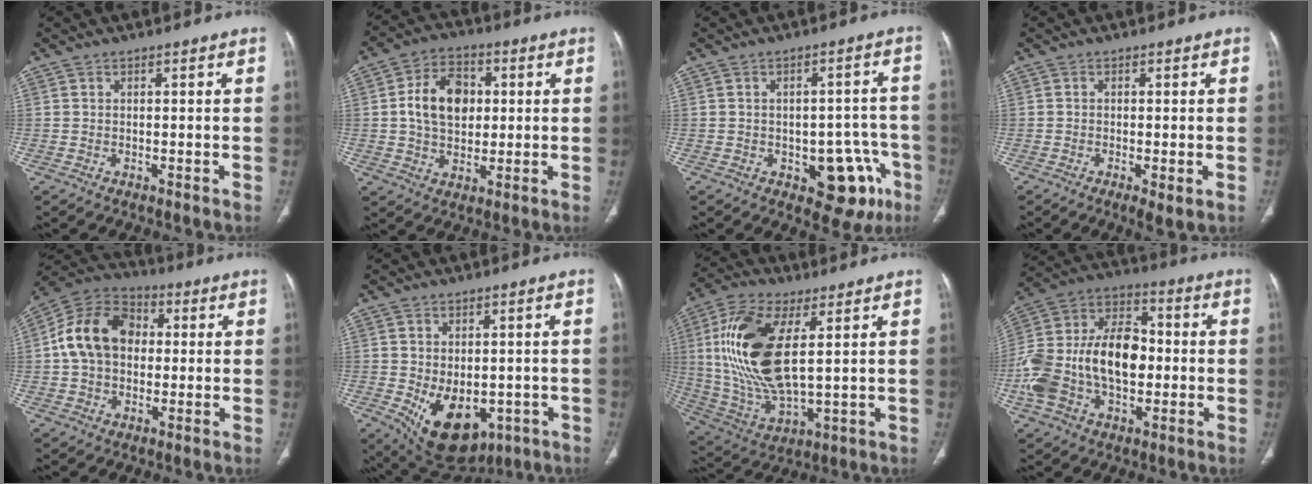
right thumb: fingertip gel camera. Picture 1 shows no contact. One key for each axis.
{"total": 11.7, "fx": 1.5, "fy": 8.2, "fz": 8.2, "tx": -0.118, "ty": 0.007, "tz": 0.023}
{"total": 11.3, "fx": -4.8, "fy": 6.3, "fz": 8.1, "tx": -0.052, "ty": 0.030, "tz": -0.052}
{"total": 3.4, "fx": -1.2, "fy": 0.7, "fz": 3.1, "tx": -0.056, "ty": -0.012, "tz": -0.021}
{"total": 14.4, "fx": 1.2, "fy": 10.7, "fz": 9.6, "tx": -0.154, "ty": 0.030, "tz": 0.011}
{"total": 13.3, "fx": -4.1, "fy": 8.5, "fz": 9.4, "tx": -0.122, "ty": -0.006, "tz": -0.035}
{"total": 19.8, "fx": 4.2, "fy": 8.6, "fz": 17.3, "tx": -0.367, "ty": -0.016, "tz": 0.087}
{"total": 22.8, "fx": -2.7, "fy": 14.4, "fz": 17.5, "tx": -0.345, "ty": 0.036, "tz": -0.046}